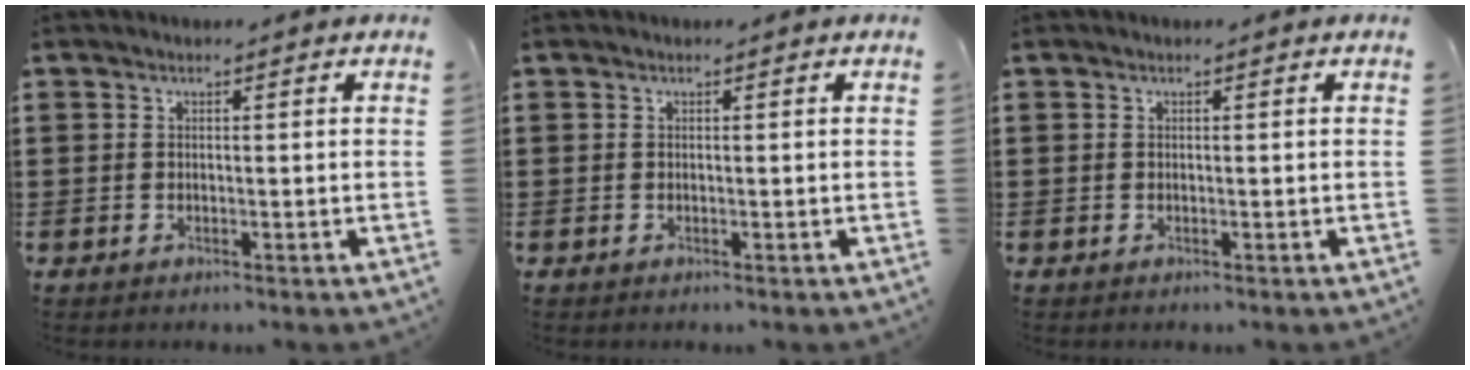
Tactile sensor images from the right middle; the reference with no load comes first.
{"total": 0.0}
{"total": 0.0}